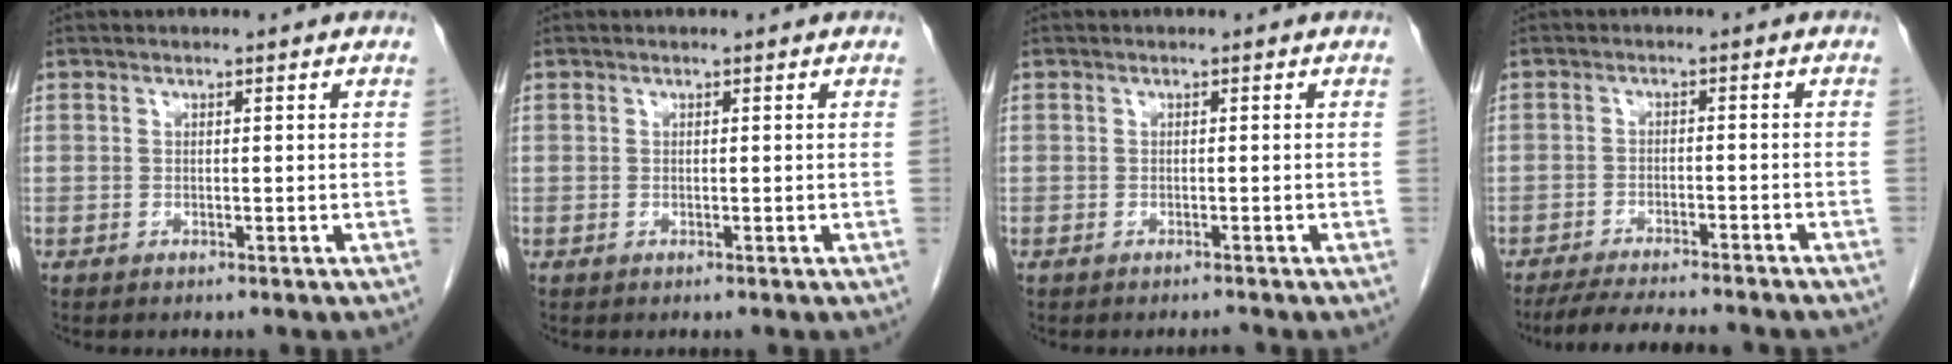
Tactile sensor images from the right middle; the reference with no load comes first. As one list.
[{"total": 0.0}, {"total": 0.7, "force": [-0.6, 0.0, 0.2], "torque": [-0.007, -0.002, -0.008]}, {"total": 12.4, "force": [-10.9, 1.8, 5.6], "torque": [-0.080, -0.013, -0.150]}]